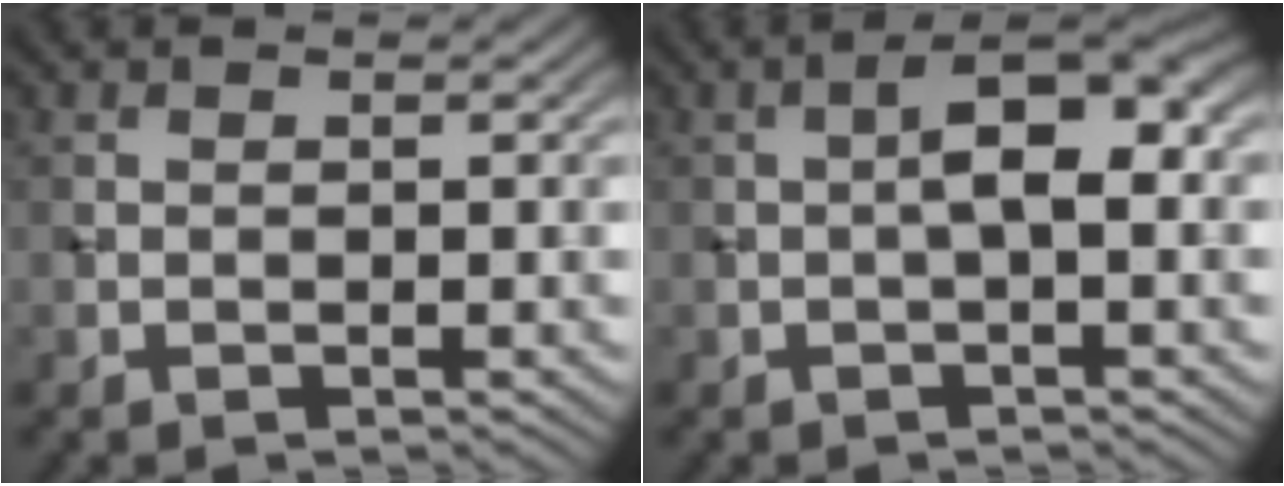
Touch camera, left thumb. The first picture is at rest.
{"total": 4.6, "force": [0.1, 1.4, 4.4], "torque": [-0.076, 0.015, -0.003]}